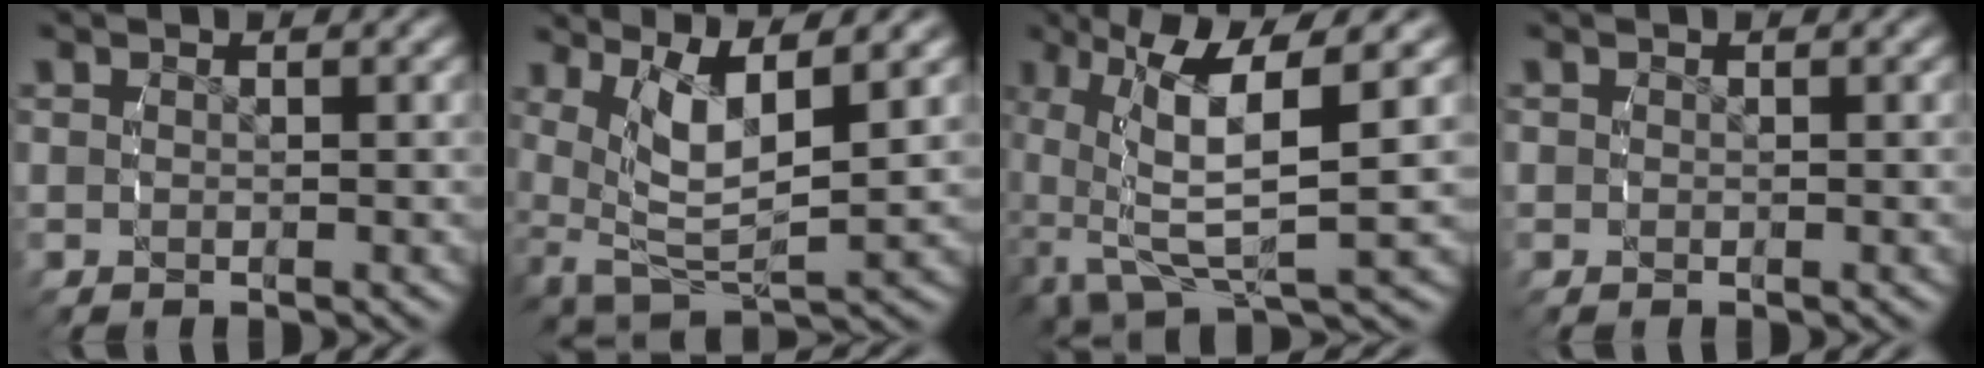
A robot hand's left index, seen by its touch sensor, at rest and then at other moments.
{"total": 6.7, "force": [-0.2, 4.1, 5.3], "torque": [-0.129, -0.045, 0.021]}
{"total": 7.6, "force": [-0.5, 3.0, 7.0], "torque": [-0.126, -0.016, 0.004]}
{"total": 0.8, "force": [0.0, 0.8, 0.2], "torque": [-0.005, 0.001, -0.001]}